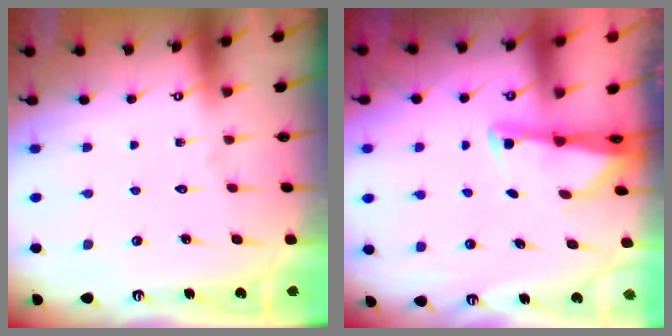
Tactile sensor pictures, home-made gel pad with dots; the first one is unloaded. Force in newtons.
{"total": 2.0, "press": 2.0, "slide": 0.3}